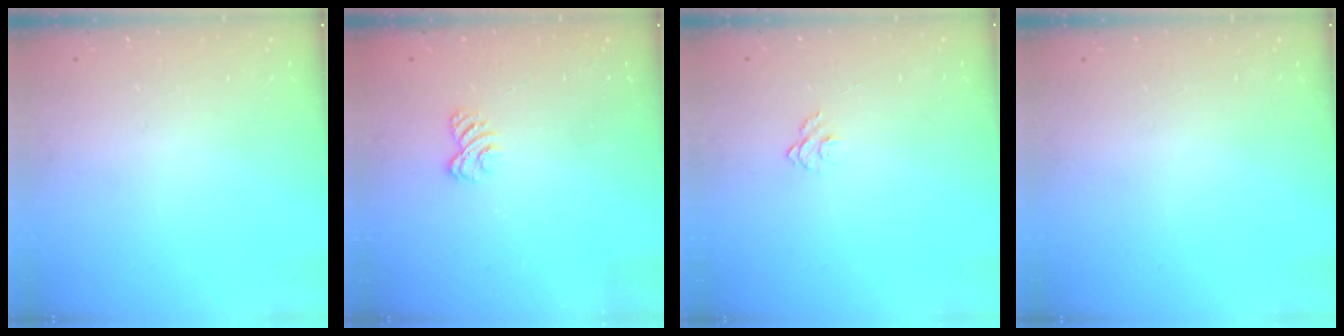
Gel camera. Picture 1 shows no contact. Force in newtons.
{"total": 2.9, "press": 2.6, "slide": 1.3}
{"total": 5.3, "press": 5.3, "slide": 0.5}
{"total": 0.0}